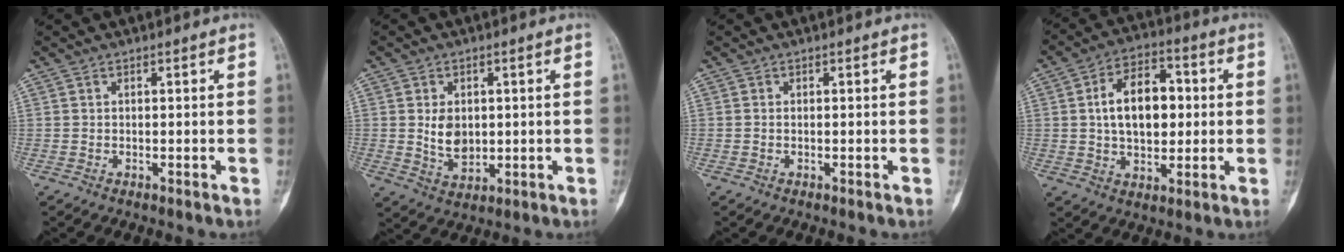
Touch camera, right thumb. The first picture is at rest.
{"total": 5.6, "force": [0.6, 4.0, 3.8], "torque": [-0.046, -0.010, 0.022]}
{"total": 0.0}
{"total": 13.1, "force": [1.4, 8.0, 10.2], "torque": [-0.142, 0.013, 0.020]}